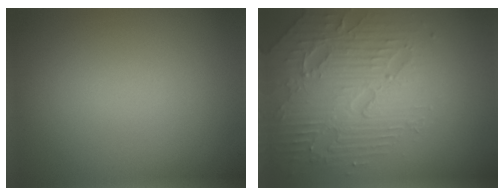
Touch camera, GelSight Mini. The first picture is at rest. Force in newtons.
{"total": 5.1, "press": 4.9, "slide": 1.2}